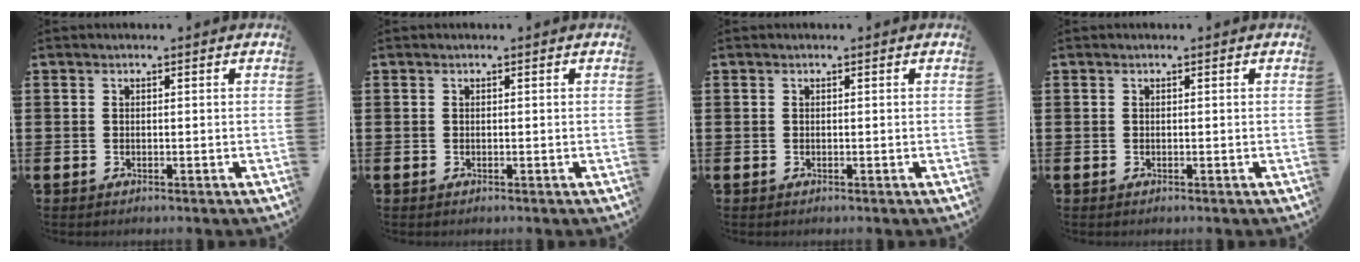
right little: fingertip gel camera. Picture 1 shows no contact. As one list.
[{"total": 0.0}, {"total": 0.0}, {"total": 0.0}]